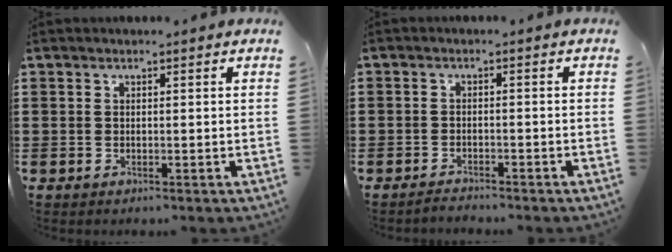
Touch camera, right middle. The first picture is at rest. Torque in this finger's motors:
{"motor_torque": [-1.53, 0.01, -1.05, -0.21]}